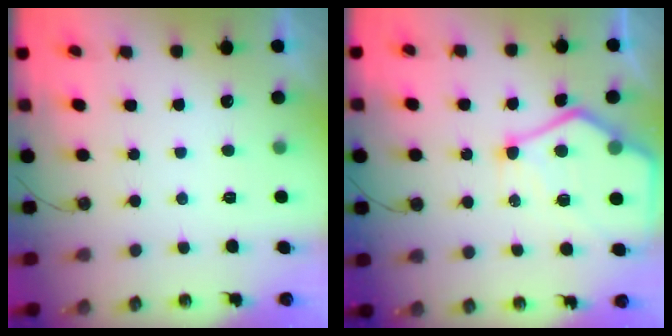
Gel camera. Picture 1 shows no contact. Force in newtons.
{"total": 16.4, "press": 16.3, "slide": 1.6}